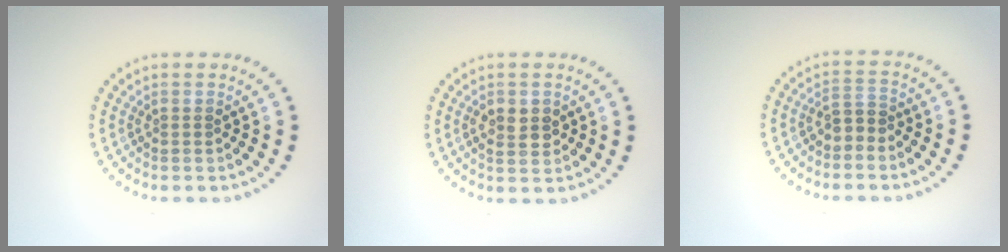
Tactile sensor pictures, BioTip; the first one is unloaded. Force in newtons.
{"total": 2.3, "press": 2.3, "slide": 0.1}
{"total": 1.9, "press": 1.6, "slide": 0.9}